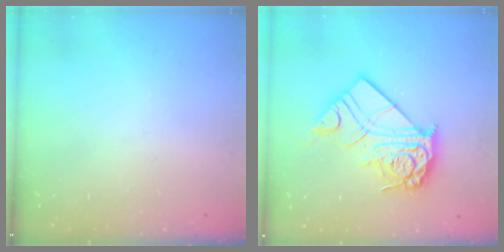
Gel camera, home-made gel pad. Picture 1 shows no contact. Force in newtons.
{"total": 17.4, "press": 17.3, "slide": 1.7}